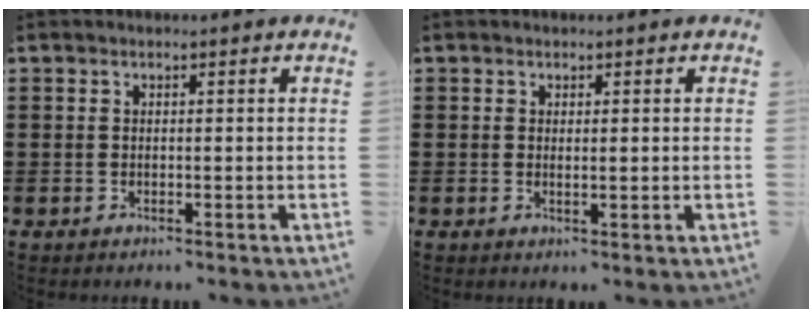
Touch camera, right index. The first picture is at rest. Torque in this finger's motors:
{"motor_torque": [-0.33, 0.39, 0.05, -0.01]}